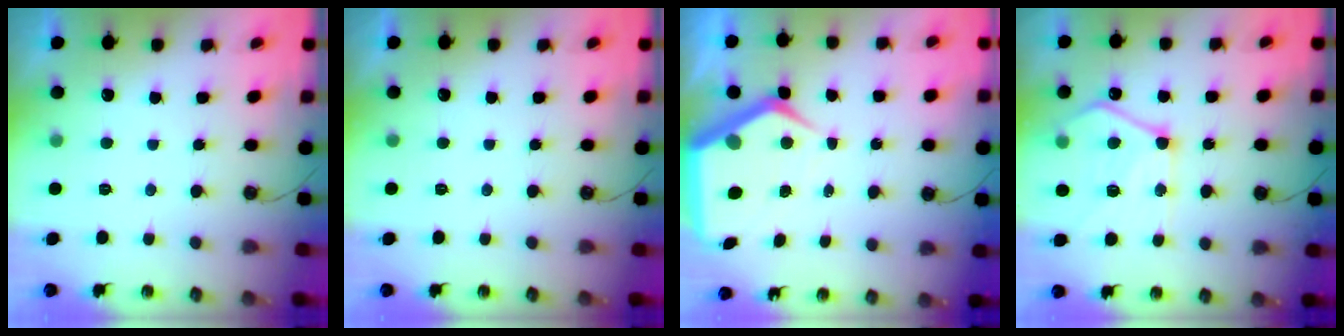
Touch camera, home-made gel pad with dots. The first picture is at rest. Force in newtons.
{"total": 0.0}
{"total": 9.4, "press": 9.4, "slide": 0.9}
{"total": 15.6, "press": 15.5, "slide": 1.7}